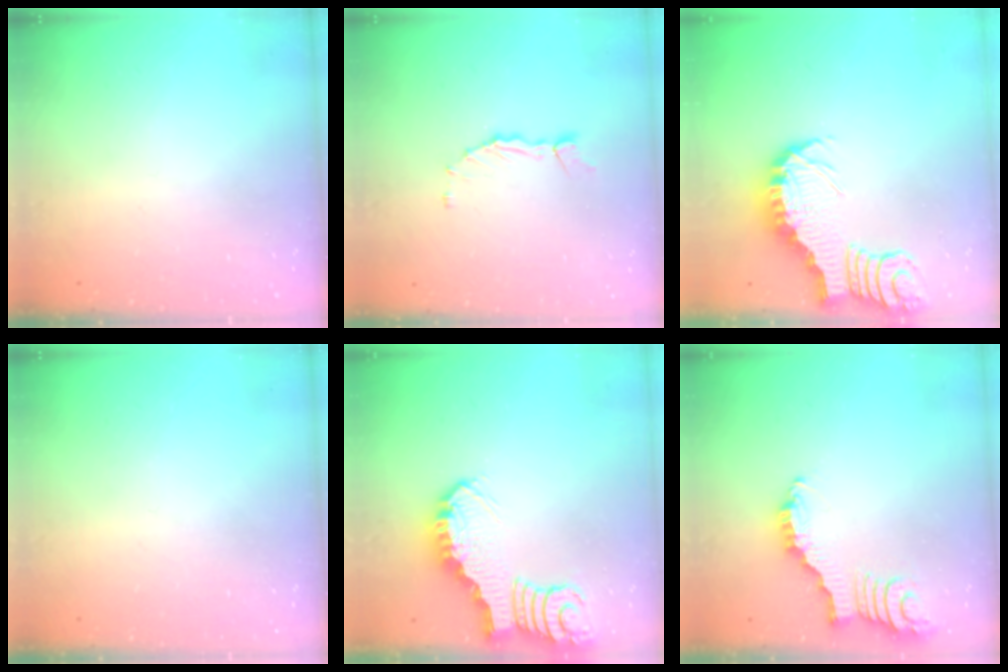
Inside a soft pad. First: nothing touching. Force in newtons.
{"total": 1.0, "press": 1.0, "slide": 0.2}
{"total": 3.0, "press": 2.9, "slide": 0.6}
{"total": 0.0}
{"total": 2.9, "press": 2.9, "slide": 0.4}
{"total": 2.8, "press": 2.8, "slide": 0.4}